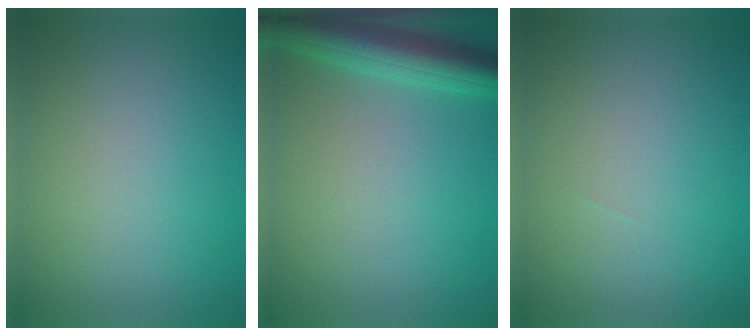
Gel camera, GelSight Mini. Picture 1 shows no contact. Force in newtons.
{"total": 5.6, "press": 5.6, "slide": 0.3}
{"total": 0.0}